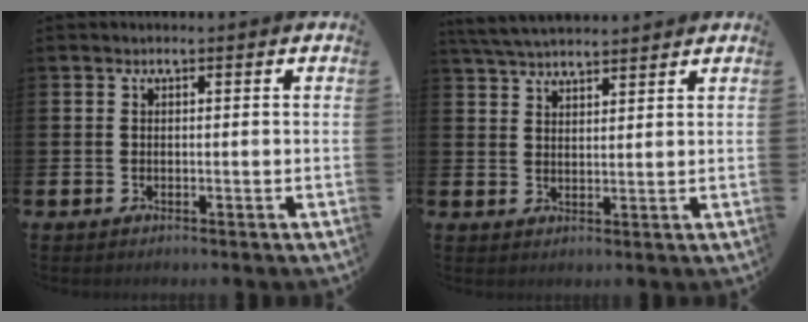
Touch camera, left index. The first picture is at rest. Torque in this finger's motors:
{"motor_torque": [0.17, -1.46, 0.89, 0.21]}